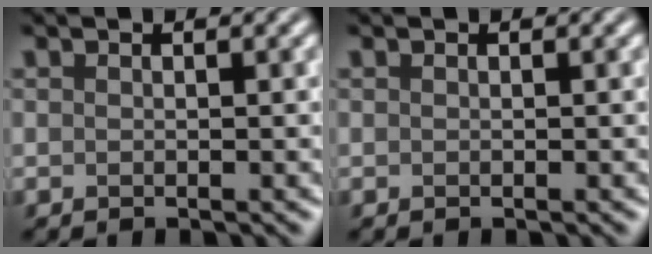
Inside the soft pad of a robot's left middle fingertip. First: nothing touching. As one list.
[{"total": 0.0}]